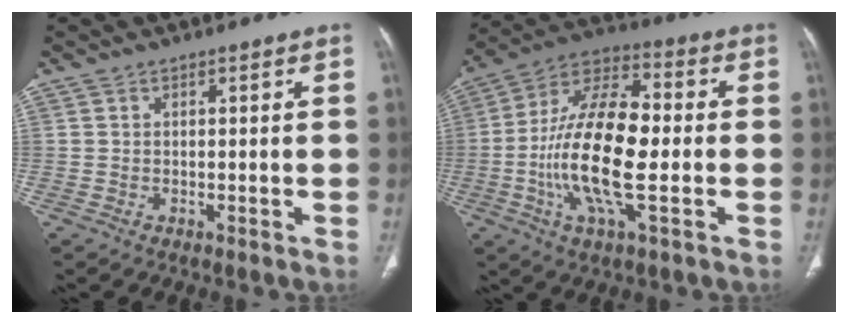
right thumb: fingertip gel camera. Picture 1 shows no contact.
{"total": 19.5, "force": [-2.3, 7.1, 18.0], "torque": [-0.345, 0.020, -0.051]}